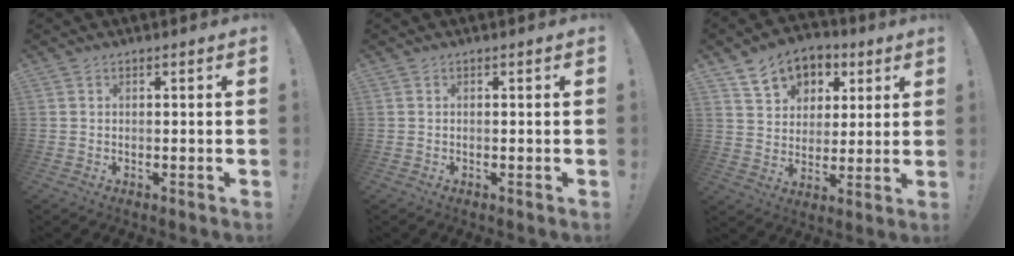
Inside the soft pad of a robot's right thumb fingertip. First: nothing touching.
{"total": 0.0}
{"total": 11.4, "force": [6.0, 8.7, 4.4], "torque": [-0.064, -0.033, 0.118]}